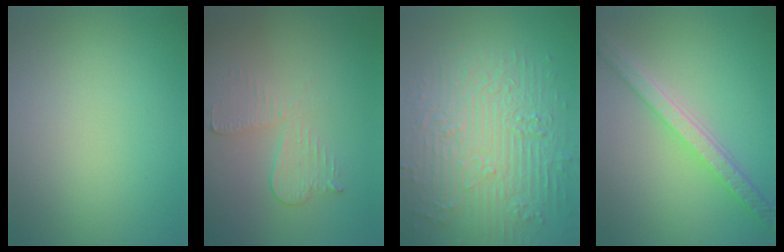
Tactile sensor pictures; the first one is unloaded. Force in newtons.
{"total": 3.1, "press": 2.6, "slide": 1.6}
{"total": 9.6, "press": 6.8, "slide": 6.7}
{"total": 4.5, "press": 4.0, "slide": 2.1}